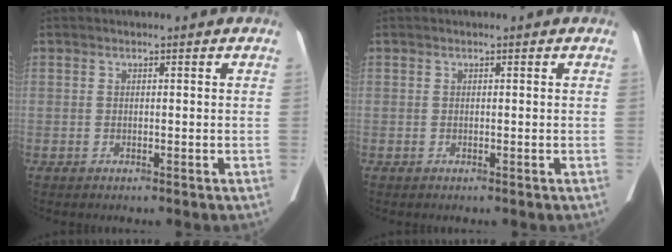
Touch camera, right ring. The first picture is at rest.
{"total": 0.0}